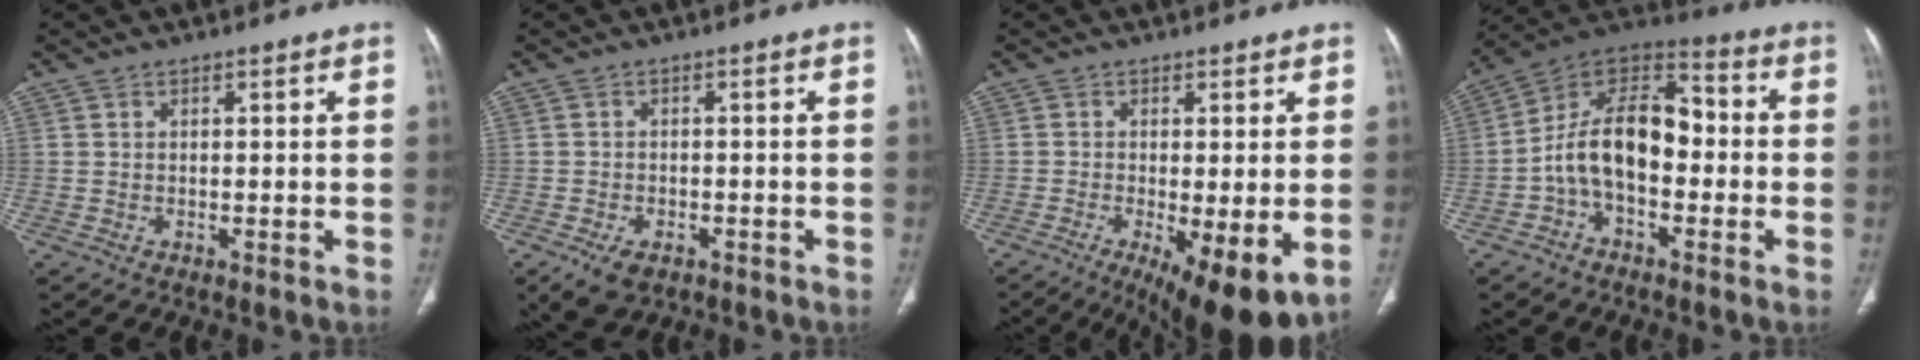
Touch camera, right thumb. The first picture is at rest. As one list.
[{"total": 5.8, "force": [-3.3, 3.4, 3.3], "torque": [-0.060, 0.003, -0.049]}, {"total": 12.3, "force": [-4.2, 3.7, 10.9], "torque": [-0.161, -0.021, -0.058]}, {"total": 14.6, "force": [-2.3, 8.7, 11.5], "torque": [-0.183, 0.053, -0.051]}]